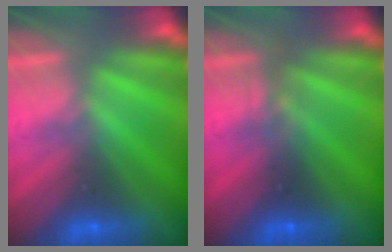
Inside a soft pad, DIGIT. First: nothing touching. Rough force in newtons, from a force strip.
{"total": 2.3}